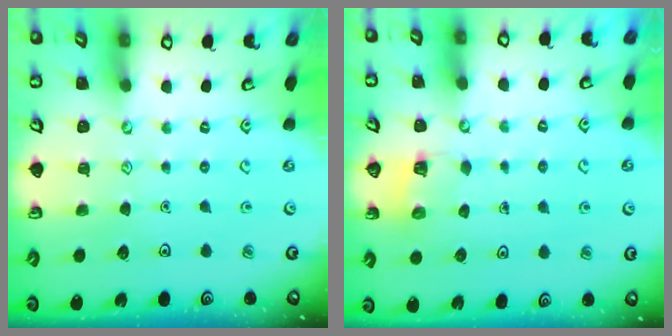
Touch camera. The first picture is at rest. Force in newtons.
{"total": 4.1, "press": 4.1, "slide": 0.2}